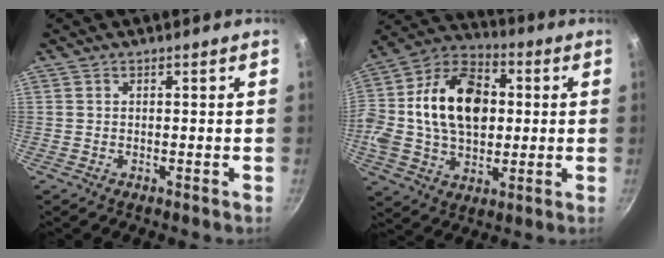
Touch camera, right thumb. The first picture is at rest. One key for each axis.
{"total": 22.4, "fx": 2.1, "fy": 15.3, "fz": 16.3, "tx": -0.275, "ty": 0.030, "tz": 0.023}